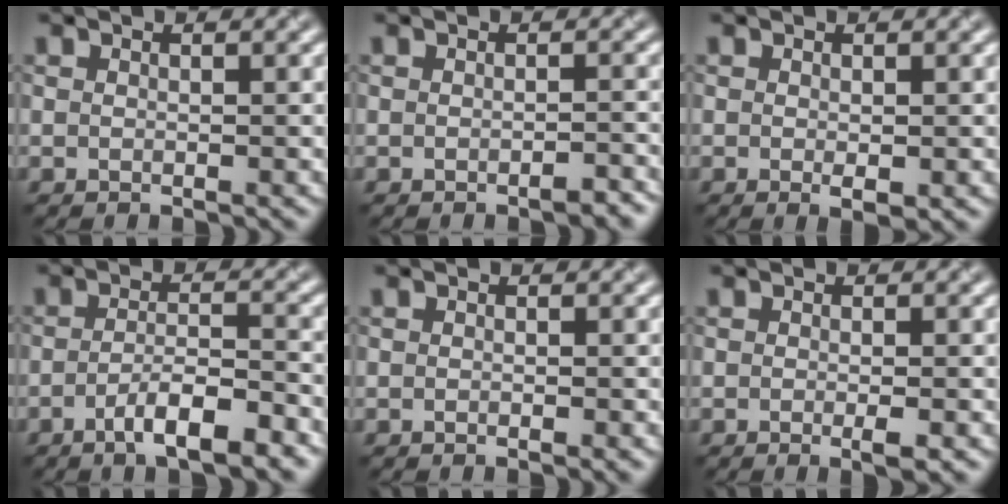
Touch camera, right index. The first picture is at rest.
{"total": 2.0, "force": [-1.1, 0.5, 1.6], "torque": [-0.020, 0.000, -0.011]}
{"total": 0.9, "force": [-0.2, 0.2, 0.9], "torque": [-0.013, -0.004, -0.001]}
{"total": 5.1, "force": [-2.9, 1.2, 4.0], "torque": [-0.068, 0.006, -0.050]}
{"total": 0.6, "force": [-0.3, 0.1, 0.6], "torque": [-0.009, -0.003, -0.004]}
{"total": 1.3, "force": [-0.4, 0.2, 1.2], "torque": [-0.020, -0.004, -0.005]}